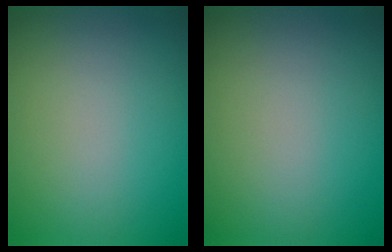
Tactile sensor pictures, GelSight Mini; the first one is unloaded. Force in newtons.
{"total": 0.0}